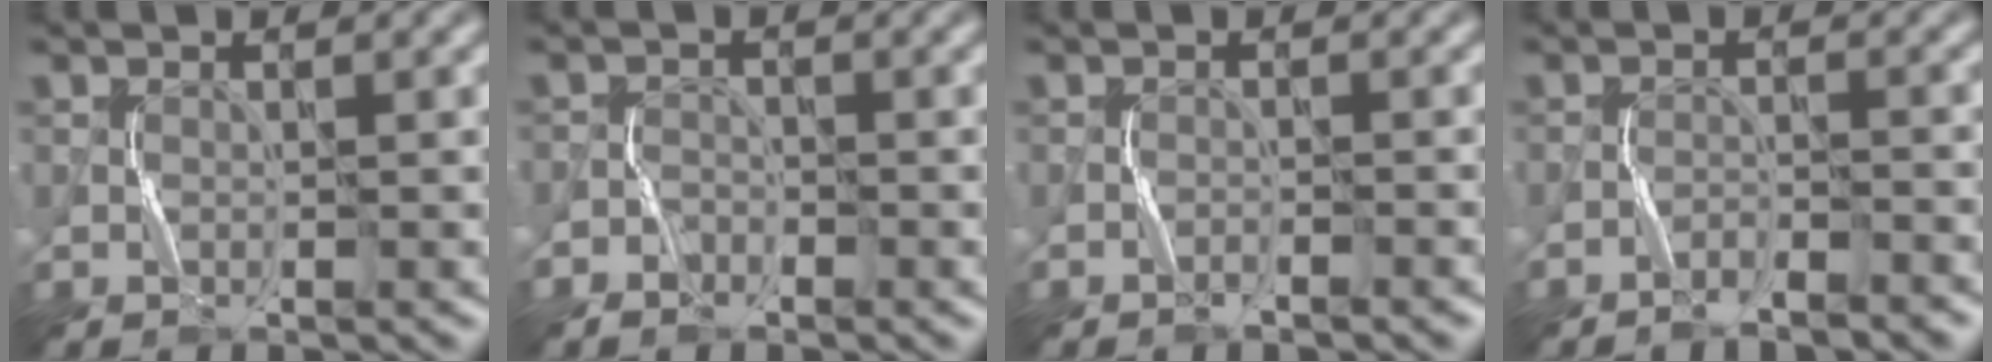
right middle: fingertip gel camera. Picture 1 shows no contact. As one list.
[{"total": 1.3, "force": [-1.1, 0.7, 0.1], "torque": [-0.004, 0.007, -0.022]}, {"total": 0.9, "force": [-0.8, 0.0, 0.2], "torque": [-0.008, 0.004, -0.013]}, {"total": 2.3, "force": [-2.2, 0.1, 0.6], "torque": [-0.018, 0.006, -0.034]}]